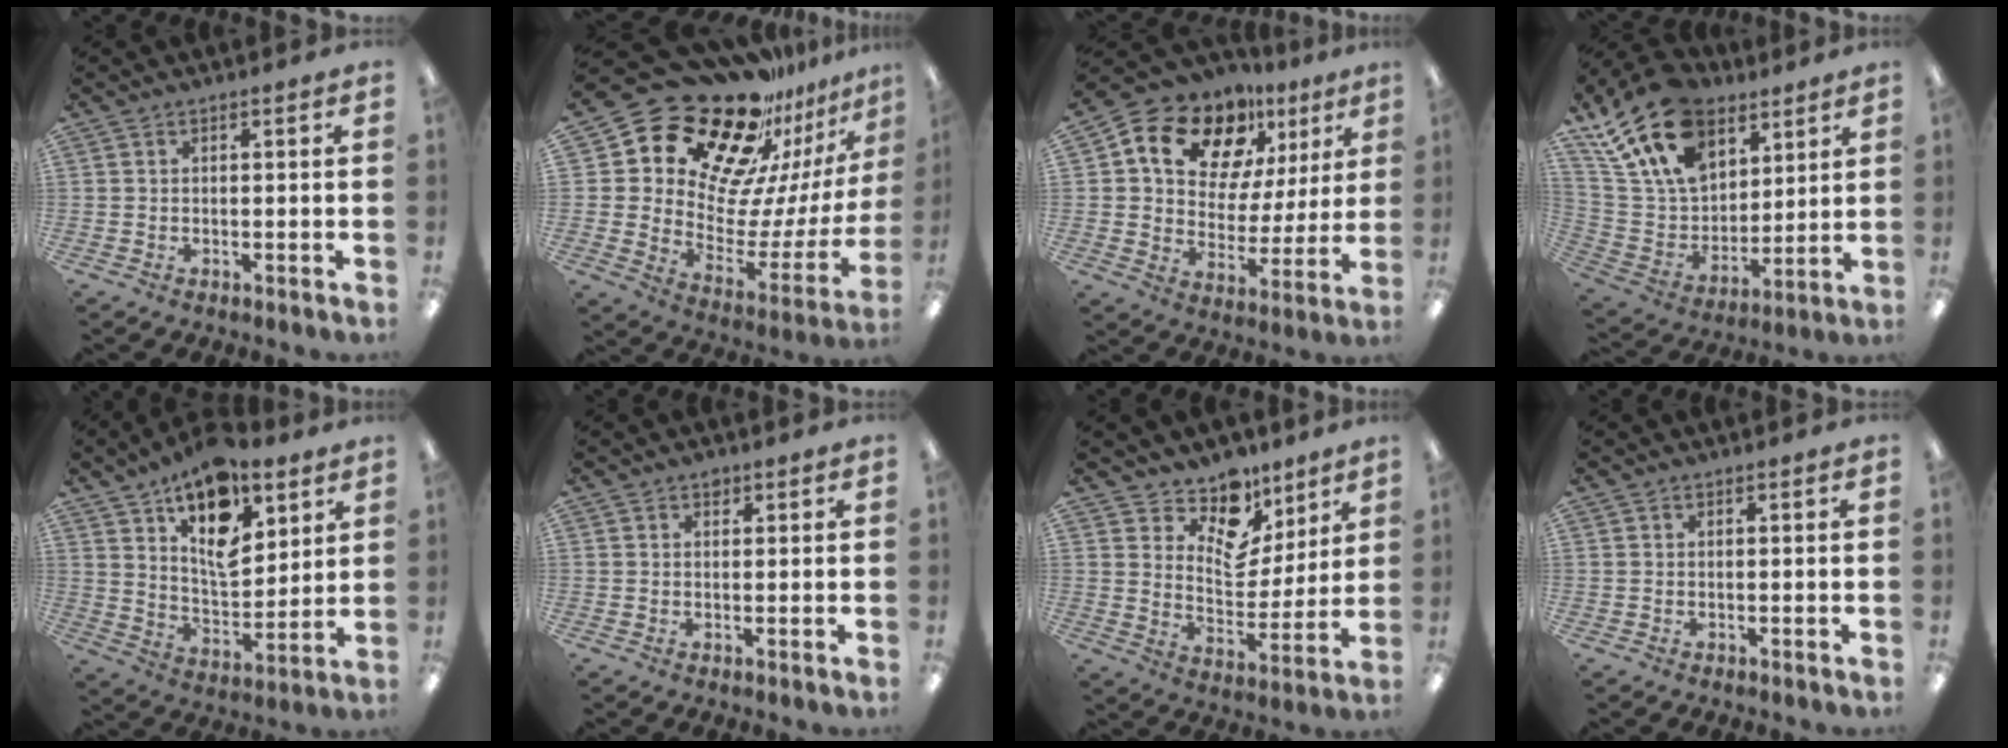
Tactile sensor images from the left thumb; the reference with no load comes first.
{"total": 23.9, "force": [18.8, 11.8, 8.8], "torque": [-0.143, -0.158, 0.344]}
{"total": 15.6, "force": [10.4, 9.7, 6.4], "torque": [-0.124, -0.062, 0.190]}
{"total": 20.8, "force": [12.8, 12.9, 10.2], "torque": [-0.217, -0.056, 0.238]}
{"total": 16.7, "force": [10.4, 8.3, 10.1], "torque": [-0.147, -0.053, 0.179]}
{"total": 1.3, "force": [0.8, 0.9, 0.4], "torque": [-0.001, -0.001, 0.013]}
{"total": 10.8, "force": [8.3, 6.4, 2.7], "torque": [-0.056, -0.071, 0.159]}
{"total": 0.0}